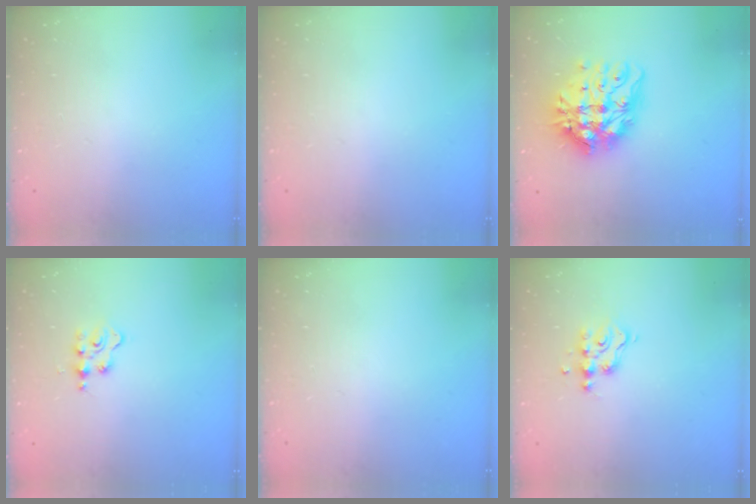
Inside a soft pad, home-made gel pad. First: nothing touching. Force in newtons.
{"total": 0.0}
{"total": 17.5, "press": 17.4, "slide": 1.7}
{"total": 2.3, "press": 2.2, "slide": 0.5}
{"total": 0.0}
{"total": 5.9, "press": 5.9, "slide": 0.3}